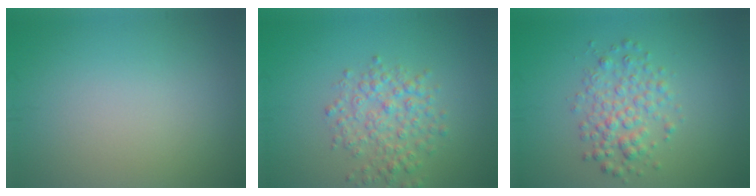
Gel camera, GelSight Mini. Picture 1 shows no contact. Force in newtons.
{"total": 3.5, "press": 3.5, "slide": 0.1}
{"total": 3.1, "press": 3.1, "slide": 0.1}